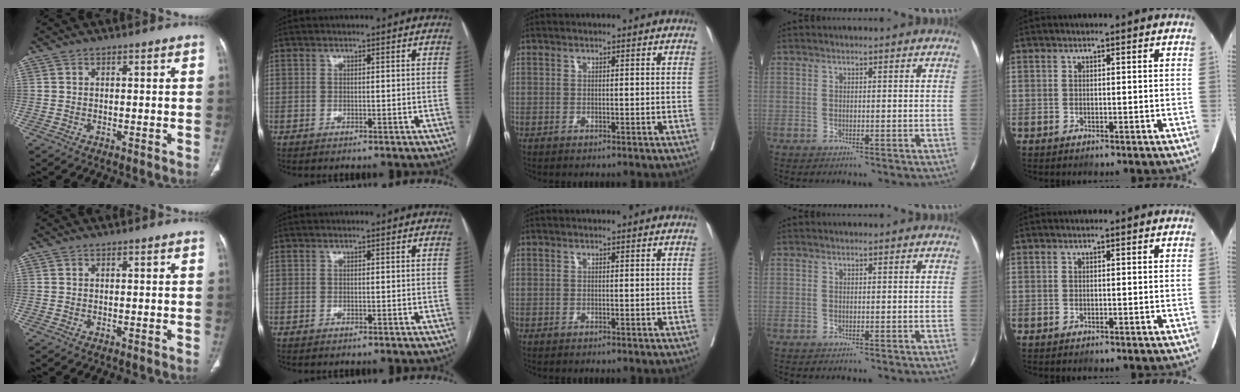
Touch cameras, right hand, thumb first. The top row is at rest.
{}